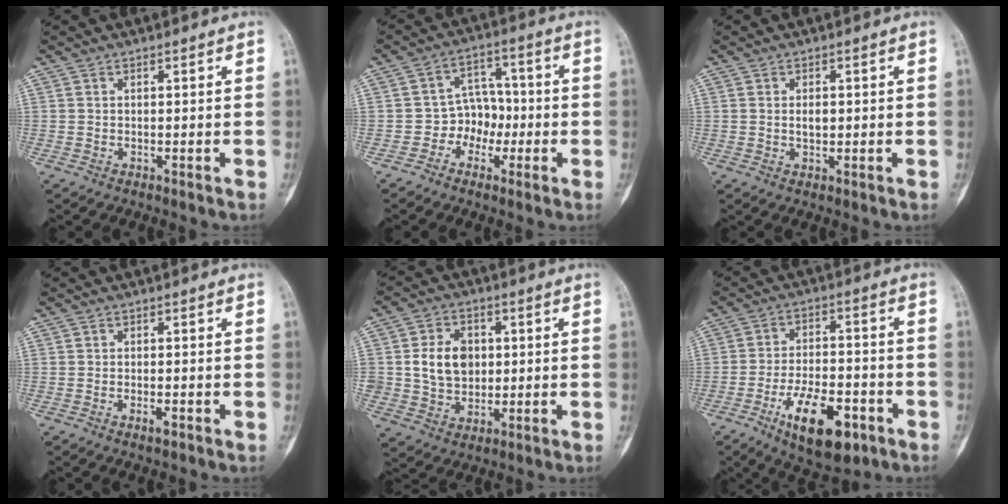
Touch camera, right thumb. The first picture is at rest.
{"total": 6.6, "force": [-2.2, 5.6, 2.8], "torque": [0.006, 0.031, -0.049]}
{"total": 1.9, "force": [0.1, 1.1, 1.5], "torque": [-0.019, 0.000, 0.003]}
{"total": 1.6, "force": [-0.8, 0.6, 1.3], "torque": [-0.024, 0.001, -0.013]}
{"total": 9.7, "force": [1.1, 7.7, 5.9], "torque": [-0.070, -0.001, 0.023]}
{"total": 14.1, "force": [-6.6, 6.2, 10.8], "torque": [-0.162, 0.022, -0.101]}